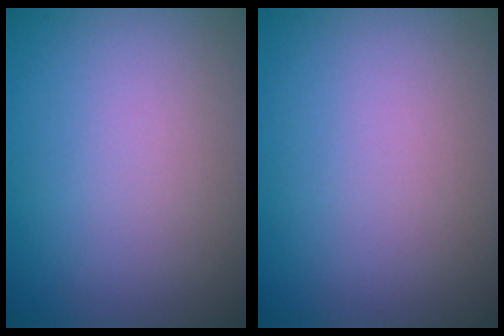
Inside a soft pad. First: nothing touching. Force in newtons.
{"total": 0.0}